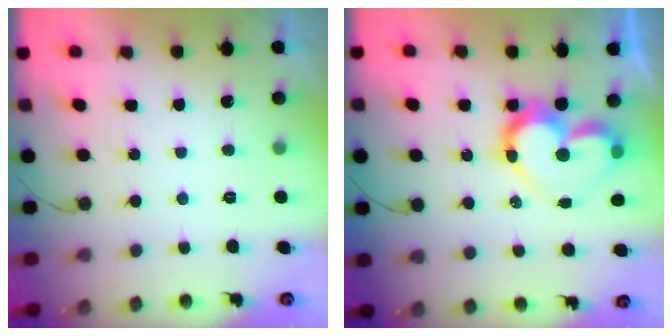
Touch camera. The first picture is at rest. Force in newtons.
{"total": 12.9, "press": 12.9, "slide": 1.5}